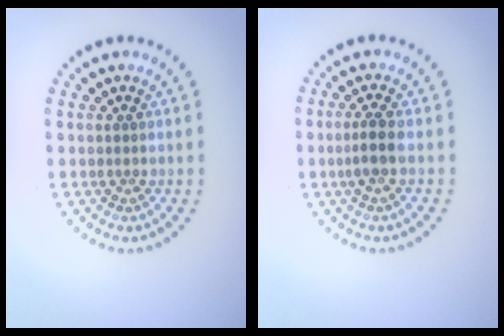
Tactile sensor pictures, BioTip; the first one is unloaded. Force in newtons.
{"total": 1.9, "press": 1.5, "slide": 1.2}